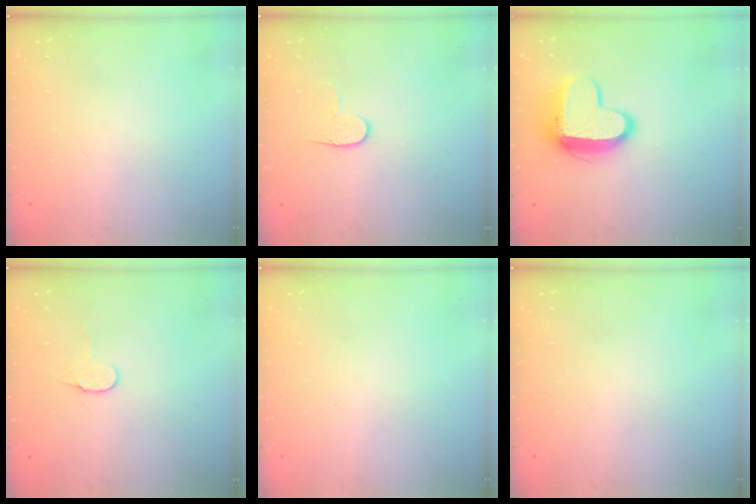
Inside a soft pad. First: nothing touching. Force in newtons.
{"total": 6.2, "press": 6.1, "slide": 0.6}
{"total": 12.1, "press": 12.0, "slide": 0.9}
{"total": 6.1, "press": 6.1, "slide": 0.5}
{"total": 0.0}
{"total": 0.0}